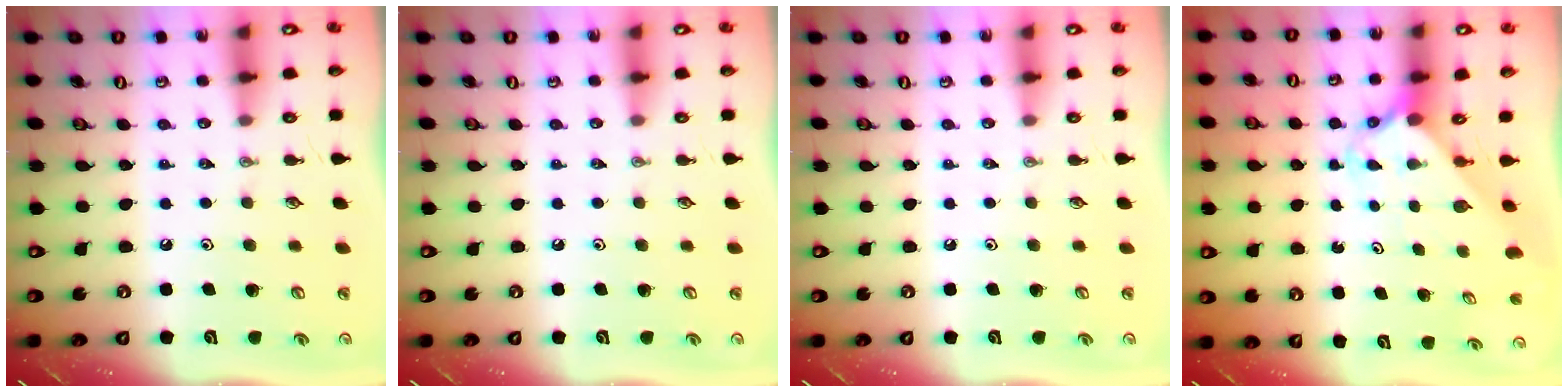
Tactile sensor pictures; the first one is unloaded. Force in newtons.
{"total": 0.0}
{"total": 0.0}
{"total": 2.4, "press": 2.4, "slide": 0.2}